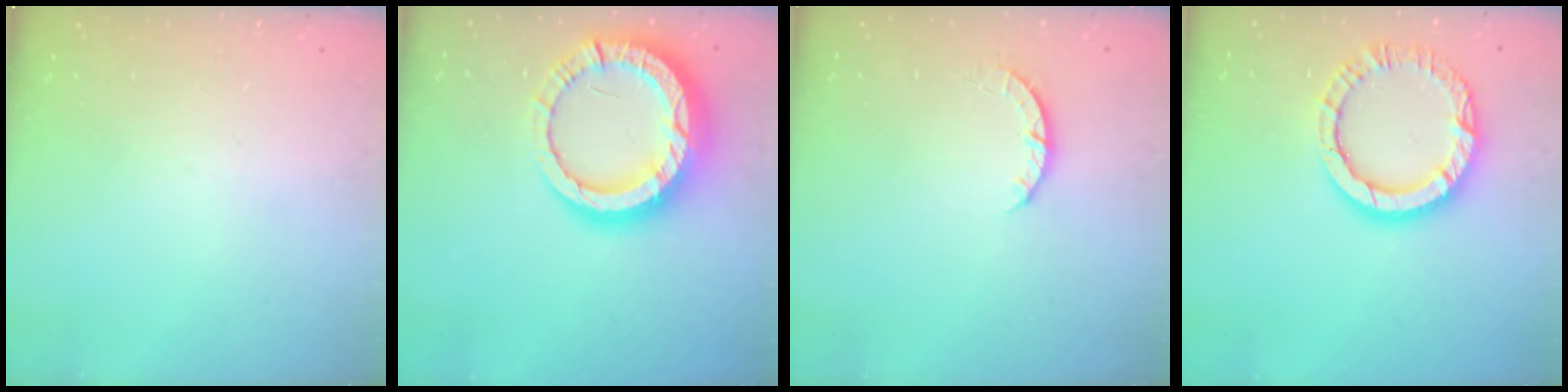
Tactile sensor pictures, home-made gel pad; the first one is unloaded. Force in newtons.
{"total": 17.4, "press": 17.3, "slide": 1.8}
{"total": 3.2, "press": 3.2, "slide": 0.4}
{"total": 11.7, "press": 11.7, "slide": 1.2}